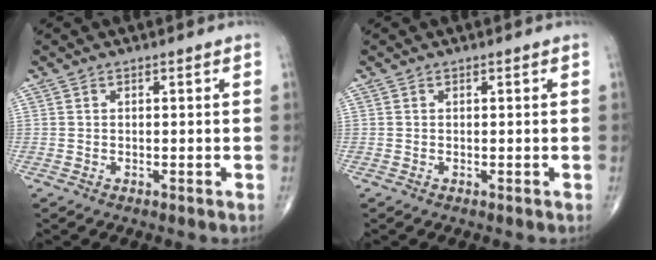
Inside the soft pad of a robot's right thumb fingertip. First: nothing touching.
{"total": 0.0}